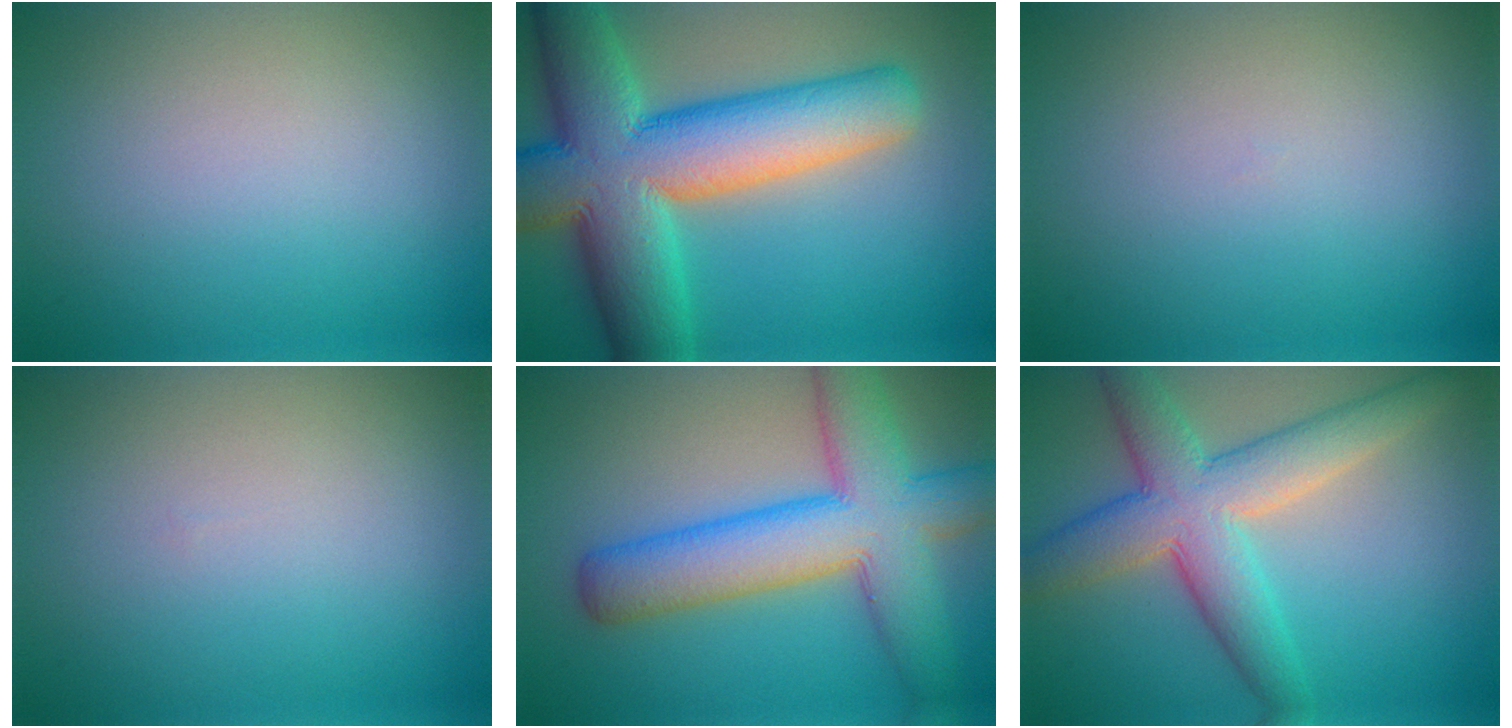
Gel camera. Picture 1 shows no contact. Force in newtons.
{"total": 14.6, "press": 14.5, "slide": 0.7}
{"total": 0.0}
{"total": 0.0}
{"total": 9.9, "press": 9.9, "slide": 0.4}
{"total": 7.5, "press": 7.5, "slide": 0.6}